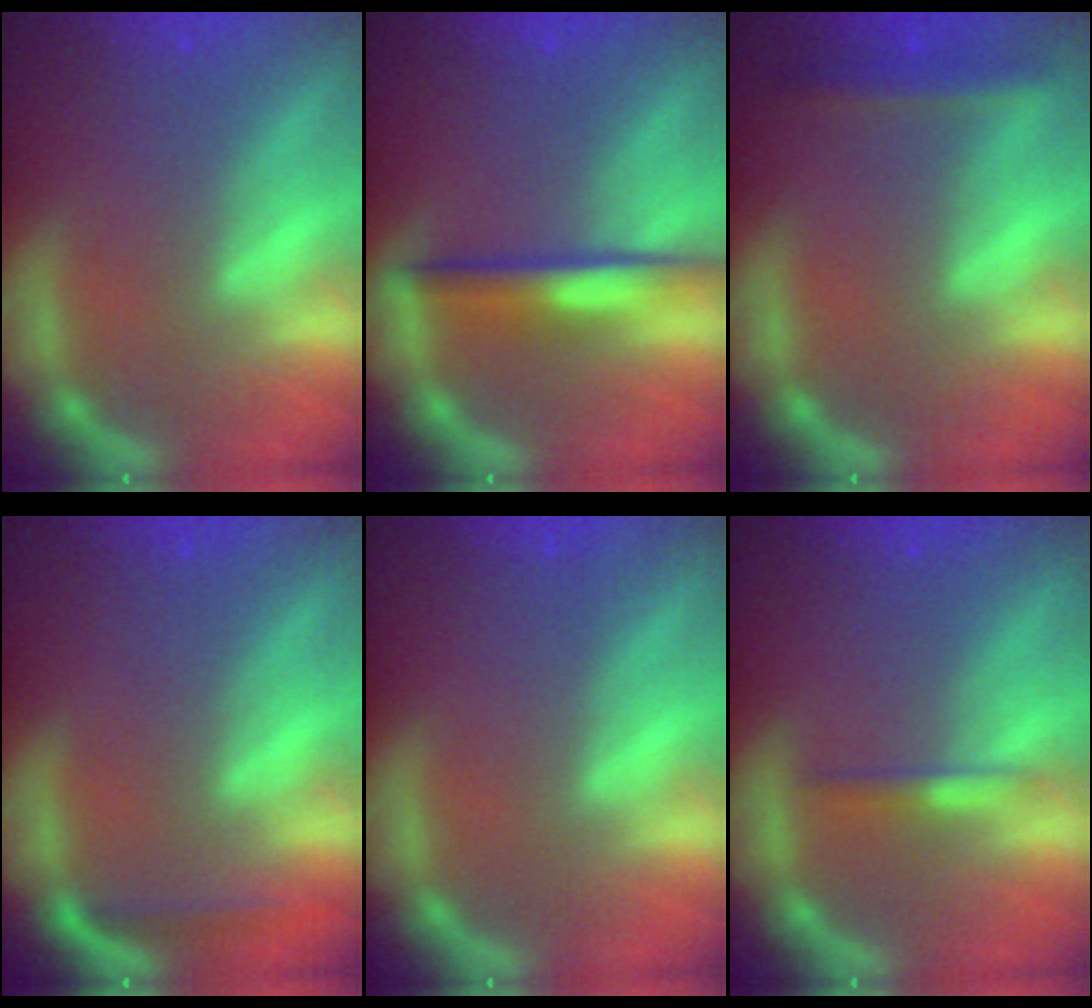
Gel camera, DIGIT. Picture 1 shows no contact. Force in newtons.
{"total": 4.0}
{"total": 2.4}
{"total": 1.9}
{"total": 0.0}
{"total": 1.4}